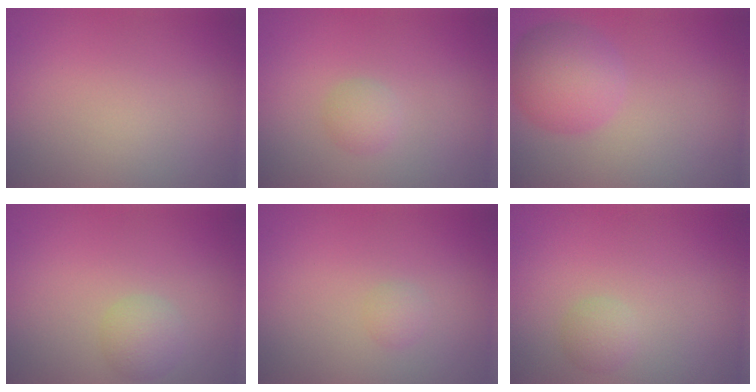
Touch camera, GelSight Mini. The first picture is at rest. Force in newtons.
{"total": 1.2, "press": 1.2, "slide": 0.0}
{"total": 4.4, "press": 4.4, "slide": 0.1}
{"total": 1.9, "press": 1.9, "slide": 0.1}
{"total": 0.7, "press": 0.7, "slide": 0.0}
{"total": 1.2, "press": 1.2, "slide": 0.1}